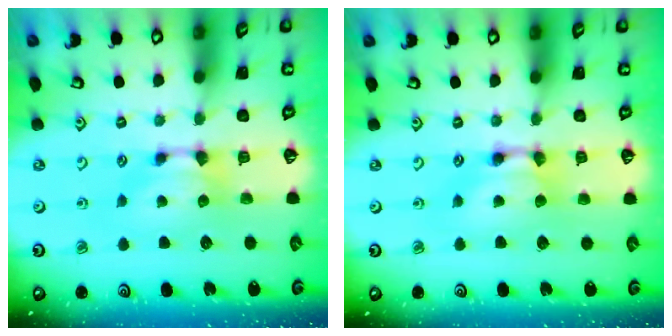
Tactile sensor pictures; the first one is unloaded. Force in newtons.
{"total": 2.1, "press": 2.1, "slide": 0.0}